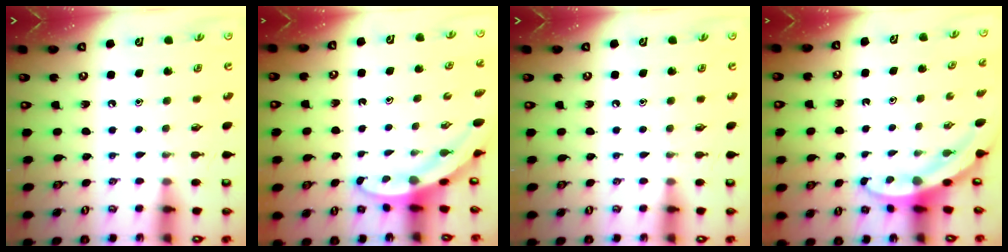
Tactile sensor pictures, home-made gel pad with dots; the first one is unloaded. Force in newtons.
{"total": 3.6, "press": 3.6, "slide": 0.1}
{"total": 0.0}
{"total": 3.8, "press": 3.8, "slide": 0.5}